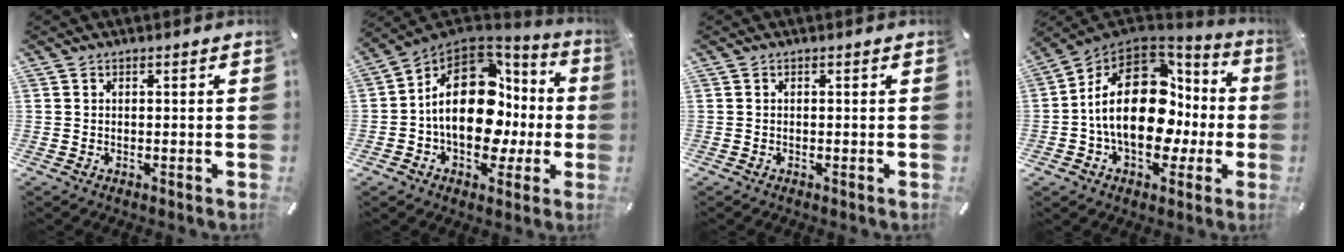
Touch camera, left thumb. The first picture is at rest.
{"total": 21.7, "force": [1.1, 14.2, 16.4], "torque": [-0.271, -0.007, 0.024]}
{"total": 0.0}
{"total": 24.1, "force": [0.7, 15.2, 18.6], "torque": [-0.335, -0.005, 0.019]}